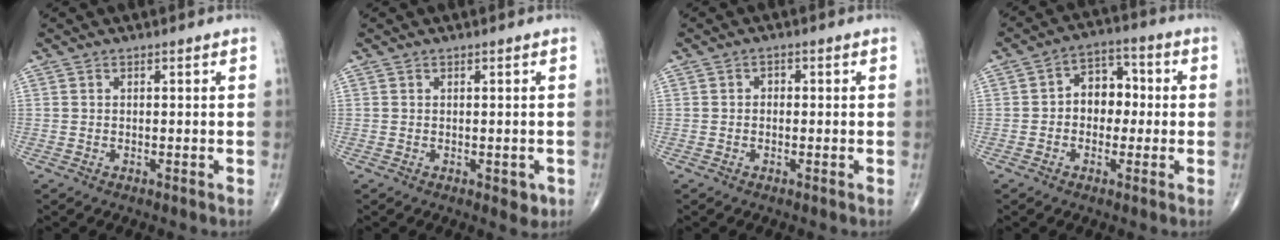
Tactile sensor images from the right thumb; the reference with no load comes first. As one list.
[{"total": 2.1, "force": [-0.4, 1.4, 1.6], "torque": [-0.006, -0.001, -0.003]}, {"total": 1.2, "force": [-0.1, 1.0, 0.7], "torque": [-0.002, 0.007, -0.005]}, {"total": 7.9, "force": [-0.1, 5.9, 5.3], "torque": [-0.043, 0.028, -0.014]}]